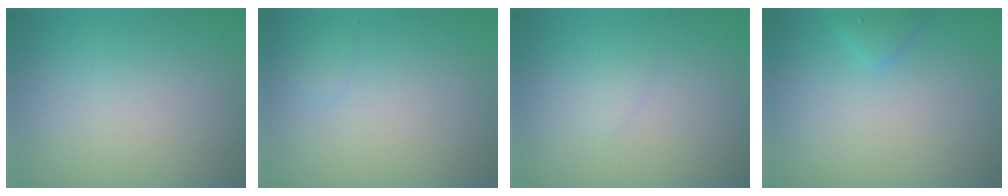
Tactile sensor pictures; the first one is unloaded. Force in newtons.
{"total": 0.6, "press": 0.6, "slide": 0.1}
{"total": 0.7, "press": 0.7, "slide": 0.1}
{"total": 1.4, "press": 1.4, "slide": 0.1}